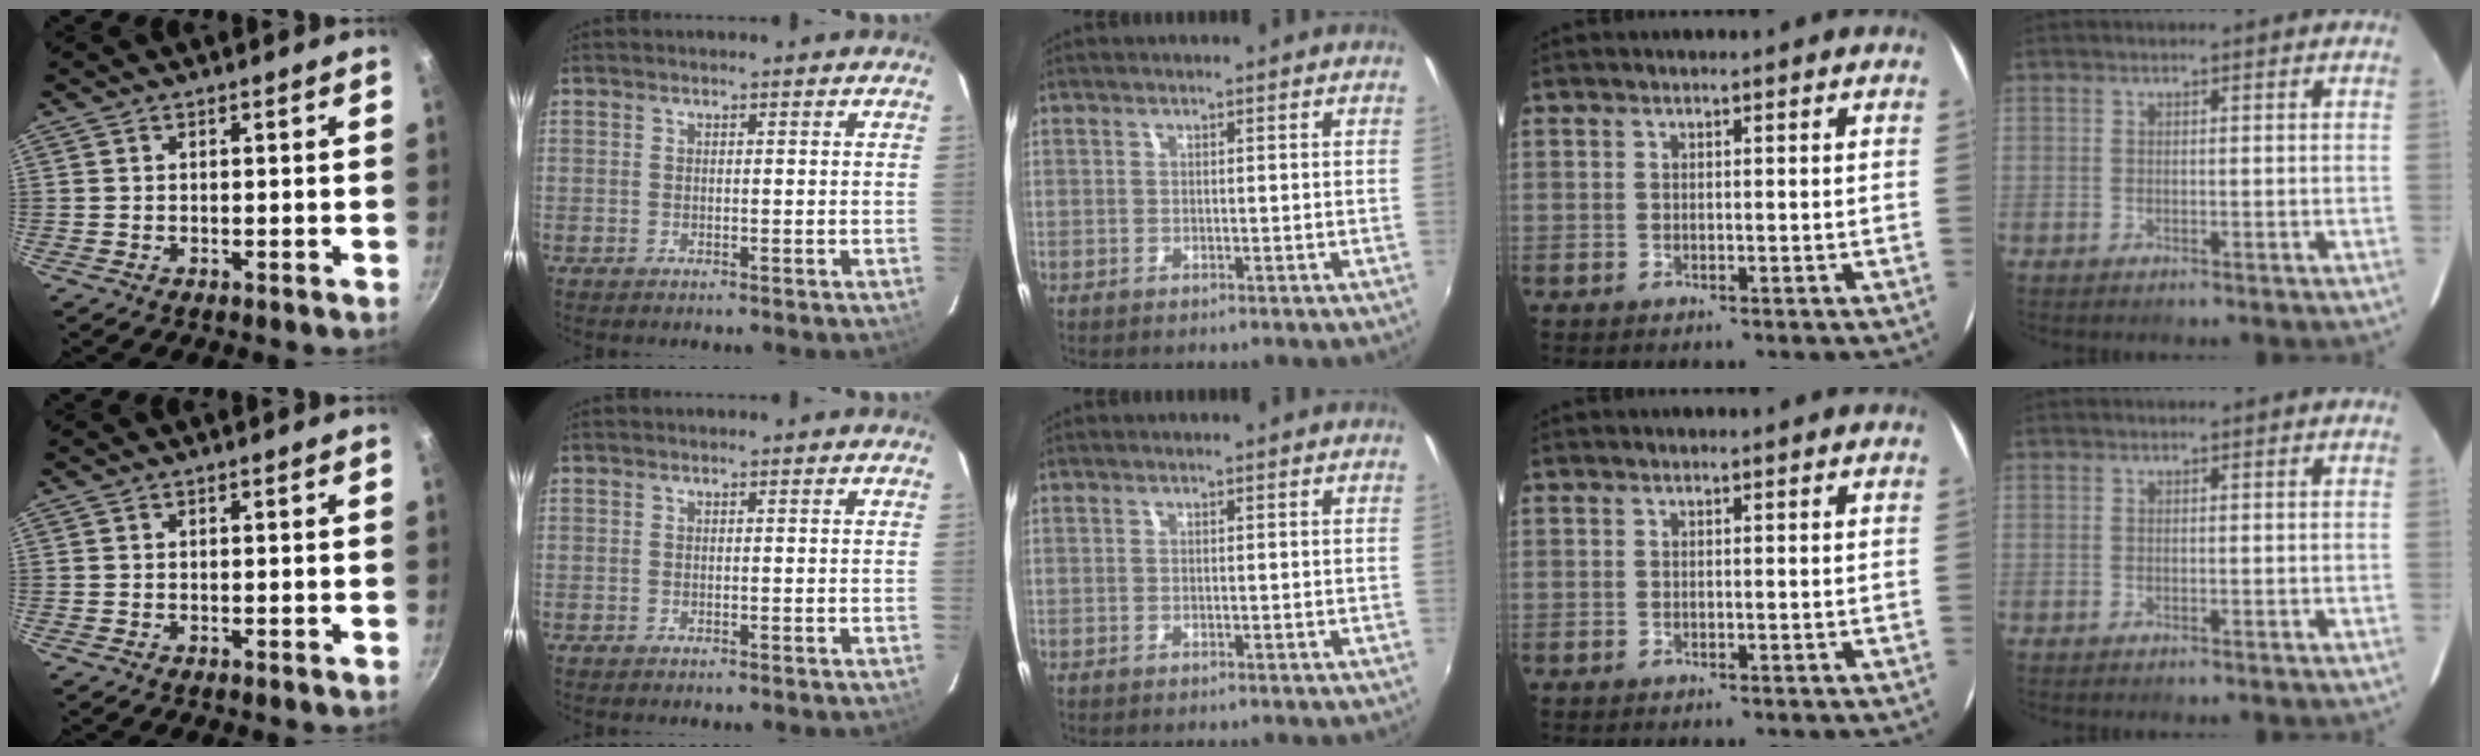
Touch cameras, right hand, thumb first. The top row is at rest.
{}